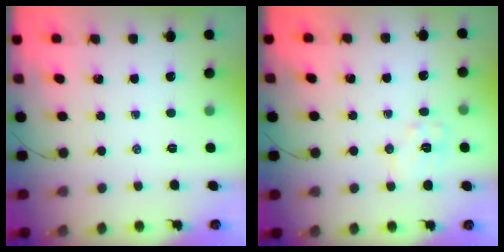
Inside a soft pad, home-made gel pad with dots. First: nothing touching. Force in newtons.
{"total": 7.1, "press": 7.1, "slide": 0.6}